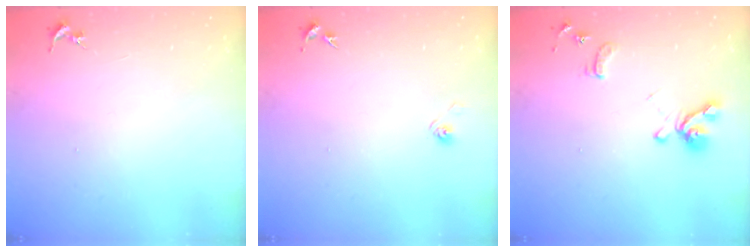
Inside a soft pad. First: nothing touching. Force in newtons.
{"total": 2.9, "press": 2.5, "slide": 1.5}
{"total": 12.8, "press": 12.7, "slide": 1.4}